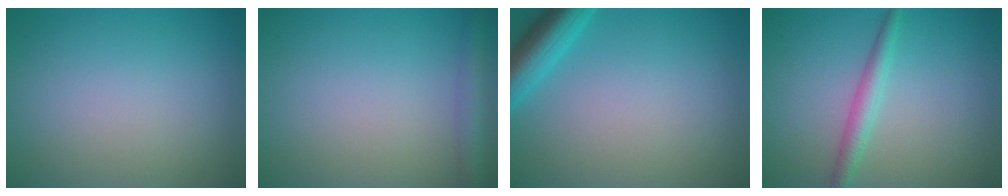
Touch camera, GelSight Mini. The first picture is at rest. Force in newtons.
{"total": 2.7, "press": 2.7, "slide": 0.2}
{"total": 4.2, "press": 4.2, "slide": 0.3}
{"total": 2.3, "press": 2.3, "slide": 0.0}